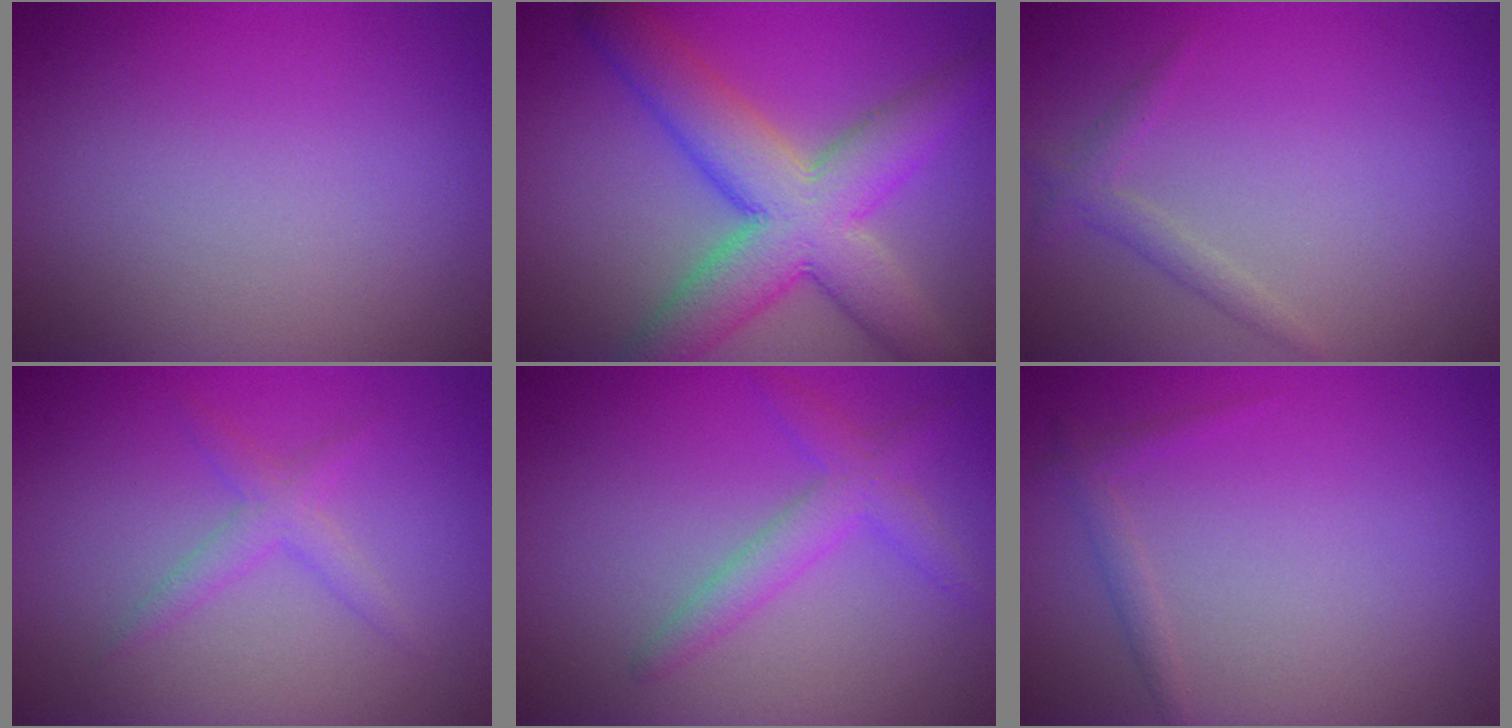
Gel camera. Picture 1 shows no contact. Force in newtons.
{"total": 9.1, "press": 9.1, "slide": 0.3}
{"total": 1.4, "press": 1.4, "slide": 0.1}
{"total": 1.8, "press": 1.8, "slide": 0.2}
{"total": 2.7, "press": 2.7, "slide": 0.1}
{"total": 1.0, "press": 1.0, "slide": 0.0}